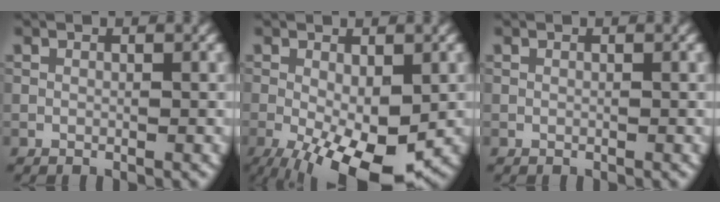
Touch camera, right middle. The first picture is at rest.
{"total": 9.7, "force": [-3.5, 3.8, 8.2], "torque": [-0.156, -0.025, -0.044]}
{"total": 0.0}